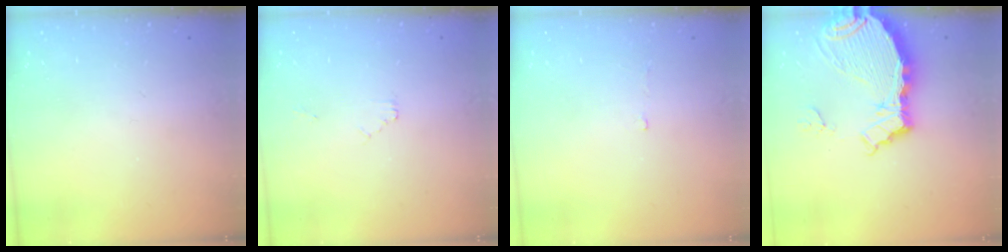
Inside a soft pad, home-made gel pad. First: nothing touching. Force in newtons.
{"total": 0.5, "press": 0.5, "slide": 0.2}
{"total": 1.6, "press": 1.5, "slide": 0.3}
{"total": 8.3, "press": 8.3, "slide": 1.0}